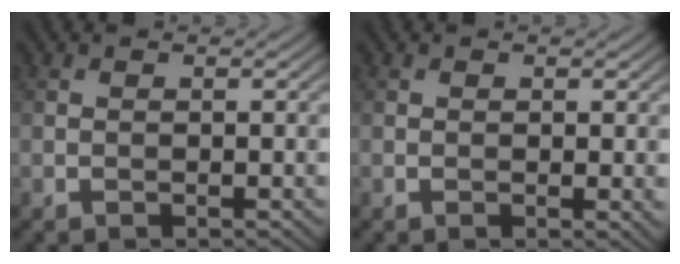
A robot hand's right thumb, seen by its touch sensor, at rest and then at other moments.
{"total": 1.0, "force": [0.3, 0.5, 0.8], "torque": [-0.008, -0.006, 0.006]}